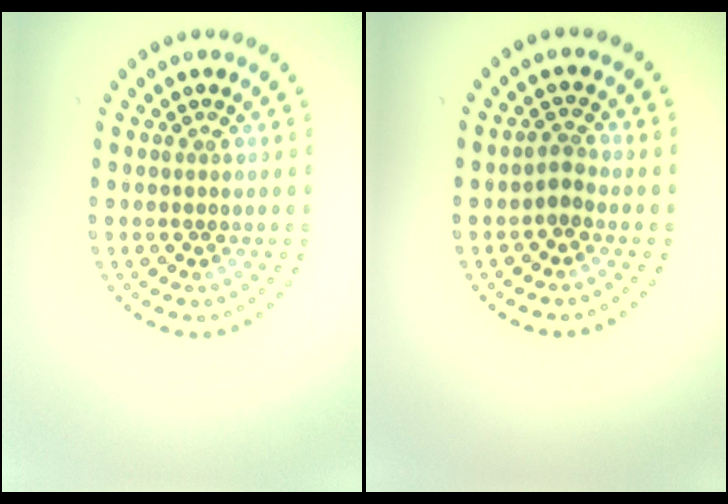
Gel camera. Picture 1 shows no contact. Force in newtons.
{"total": 1.4, "press": 1.0, "slide": 1.0}